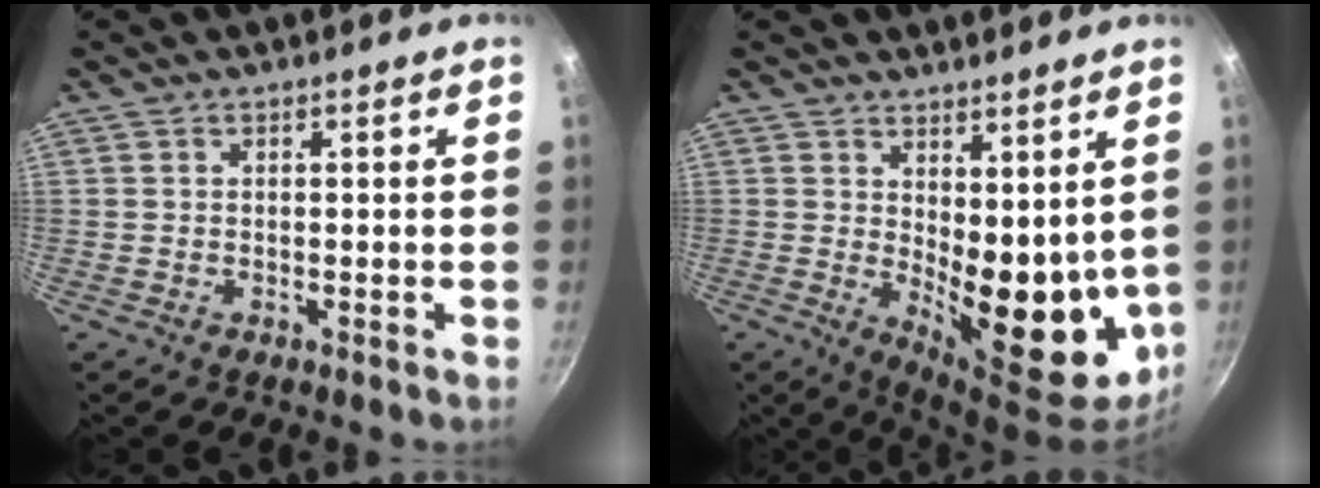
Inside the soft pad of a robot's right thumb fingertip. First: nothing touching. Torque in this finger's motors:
{"motor_torque": [-0.84, 1.40, 1.49, 0.26, 0.16]}